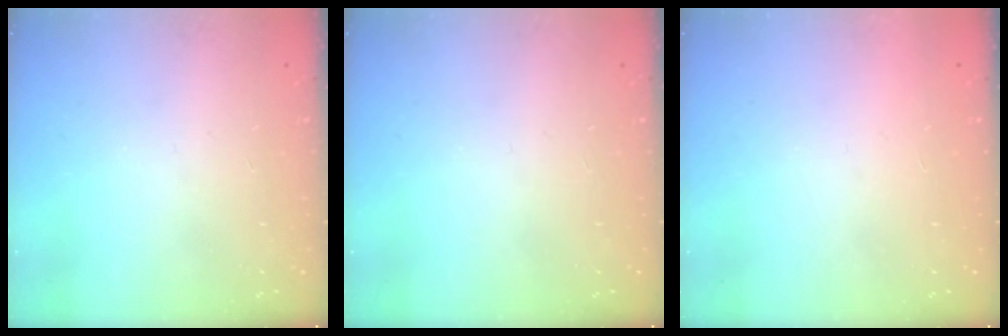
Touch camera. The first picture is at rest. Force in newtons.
{"total": 0.0}
{"total": 1.5, "press": 1.5, "slide": 0.1}